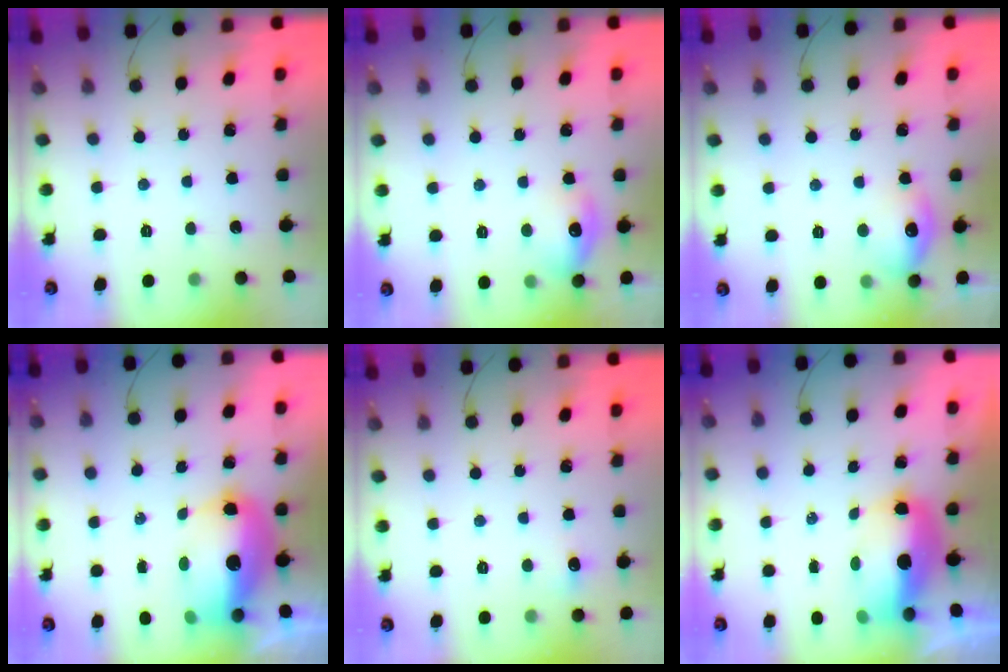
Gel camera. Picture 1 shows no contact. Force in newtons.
{"total": 10.0, "press": 10.0, "slide": 0.6}
{"total": 10.9, "press": 10.8, "slide": 0.5}
{"total": 11.6, "press": 11.4, "slide": 2.2}
{"total": 4.7, "press": 4.6, "slide": 1.2}
{"total": 8.2, "press": 8.0, "slide": 1.8}